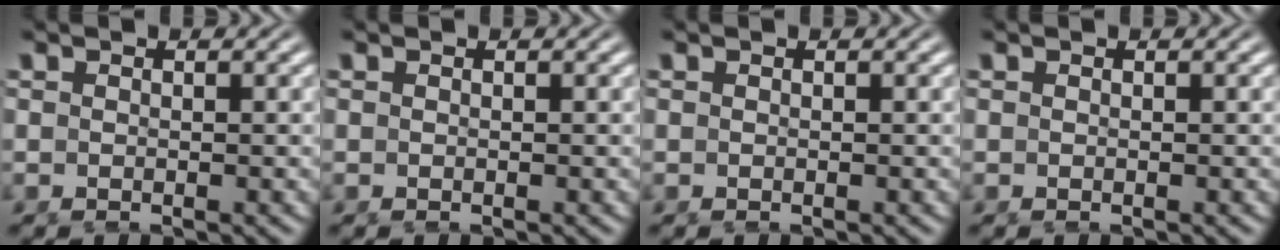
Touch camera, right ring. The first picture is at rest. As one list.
[{"total": 0.0}, {"total": 0.0}, {"total": 0.0}]